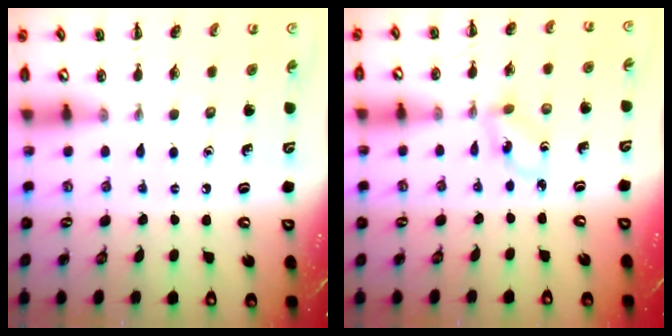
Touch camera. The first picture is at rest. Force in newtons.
{"total": 1.2, "press": 1.1, "slide": 0.5}